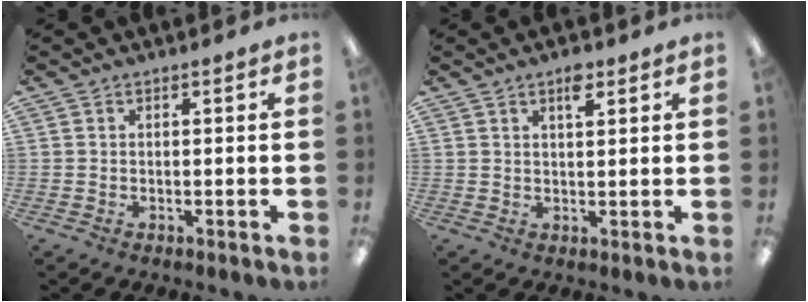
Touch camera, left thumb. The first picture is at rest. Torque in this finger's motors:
{"motor_torque": [-0.06, 0.03, -0.38, 0.24, 0.06]}